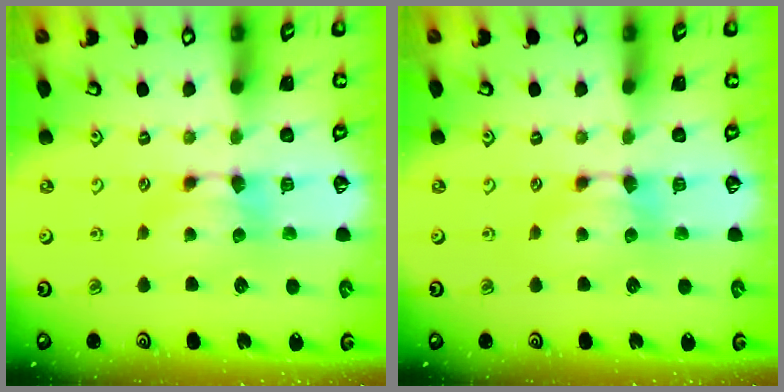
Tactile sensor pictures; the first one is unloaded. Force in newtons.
{"total": 0.0}